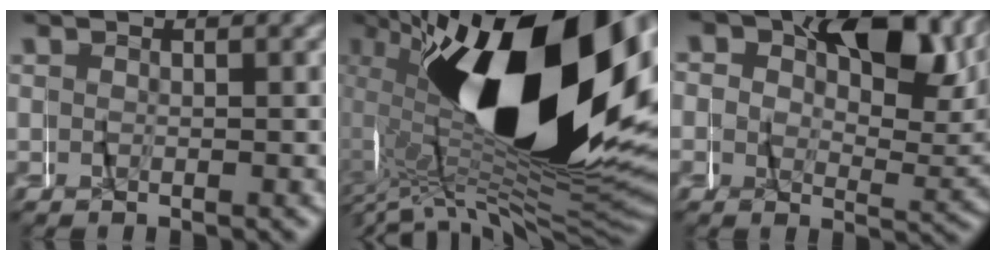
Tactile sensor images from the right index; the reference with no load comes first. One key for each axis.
{"total": 31.4, "fx": 2.5, "fy": 13.5, "fz": 28.2, "tx": -0.384, "ty": 0.066, "tz": 0.012}
{"total": 8.7, "fx": 3.4, "fy": 4.8, "fz": 6.4, "tx": -0.095, "ty": 0.003, "tz": 0.042}